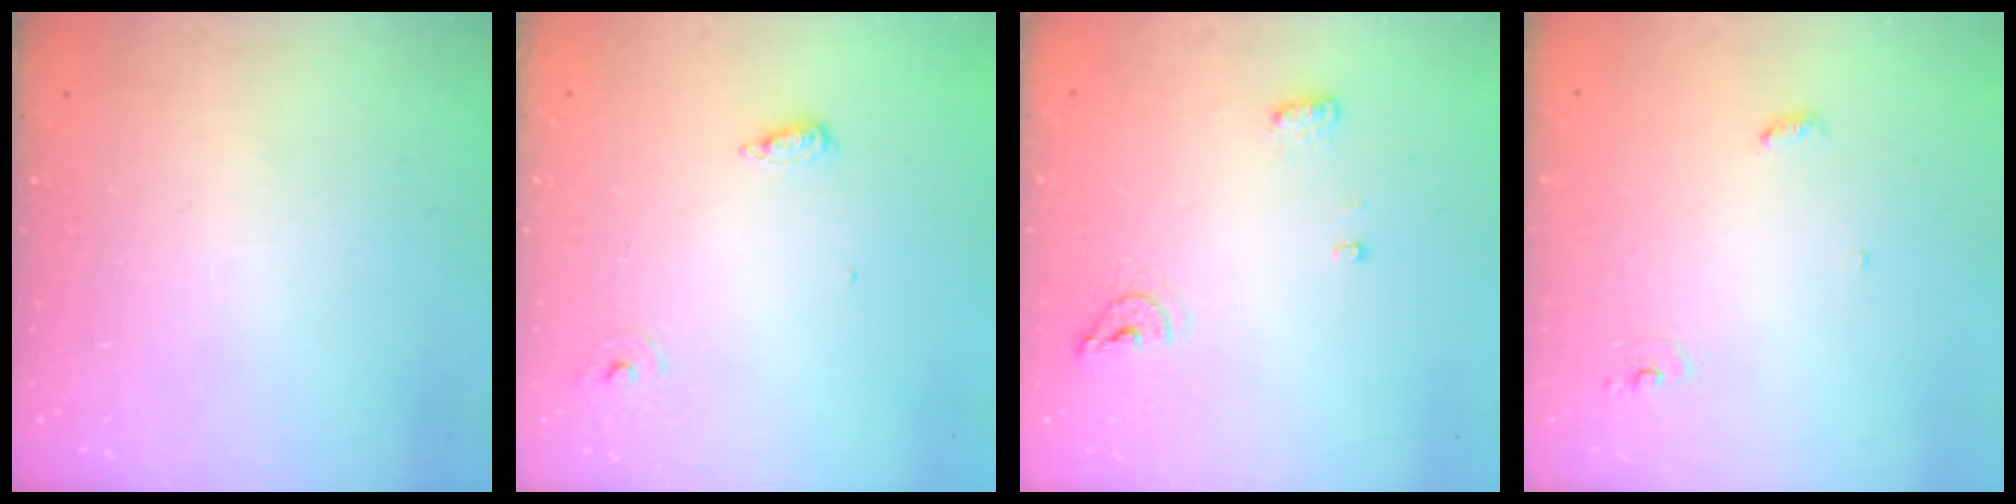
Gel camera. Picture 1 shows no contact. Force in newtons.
{"total": 6.0, "press": 5.8, "slide": 1.5}
{"total": 6.6, "press": 6.5, "slide": 1.0}
{"total": 3.6, "press": 3.6, "slide": 0.2}